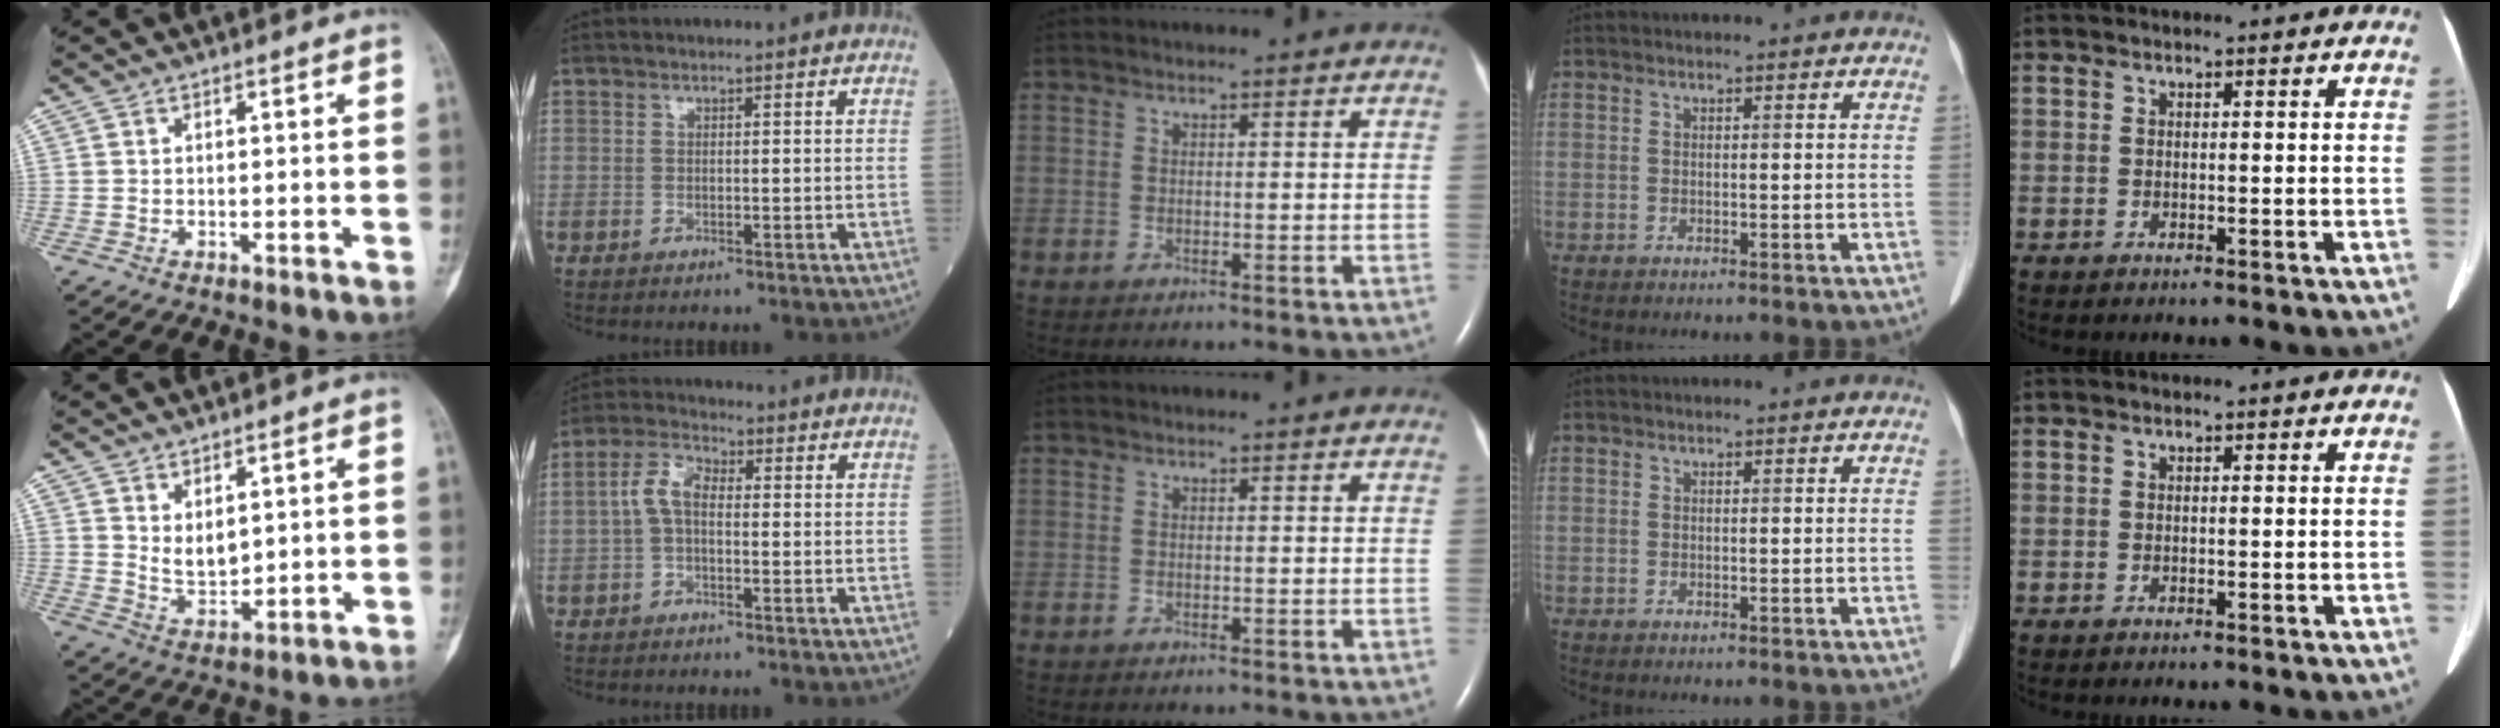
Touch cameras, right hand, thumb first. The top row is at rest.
{"thumb": {"total": 4.8, "force": [2.2, 2.5, 3.4], "torque": [-0.052, -0.029, 0.051]}, "index": {"total": 4.6, "force": [-0.3, 2.3, 4.0], "torque": [-0.084, 0.018, -0.009]}}